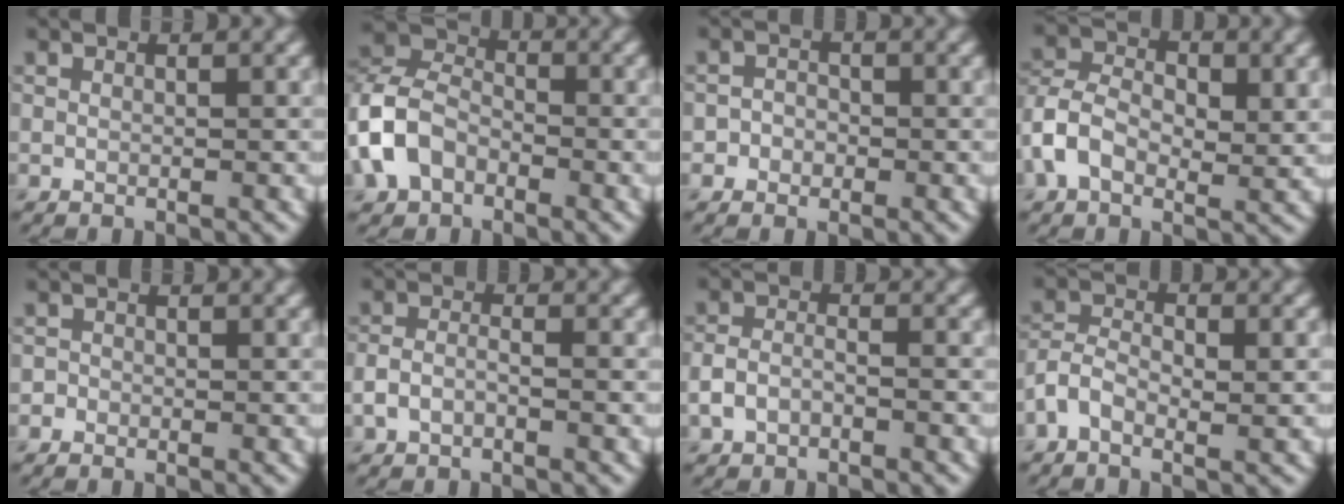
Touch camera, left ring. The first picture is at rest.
{"total": 7.0, "force": [-2.7, 5.1, 4.0], "torque": [-0.089, 0.007, -0.069]}
{"total": 1.4, "force": [-0.5, 1.2, 0.3], "torque": [0.010, 0.003, -0.017]}
{"total": 5.9, "force": [-0.7, 4.0, 4.3], "torque": [-0.077, 0.012, -0.024]}
{"total": 0.6, "force": [-0.4, 0.5, 0.0], "torque": [0.004, -0.001, -0.009]}
{"total": 1.8, "force": [-1.0, 1.0, 1.2], "torque": [-0.022, 0.004, -0.023]}
{"total": 2.2, "force": [-1.3, 1.3, 1.2], "torque": [-0.022, 0.005, -0.031]}
{"total": 3.7, "force": [-1.3, 2.0, 2.8], "torque": [-0.057, 0.007, -0.032]}